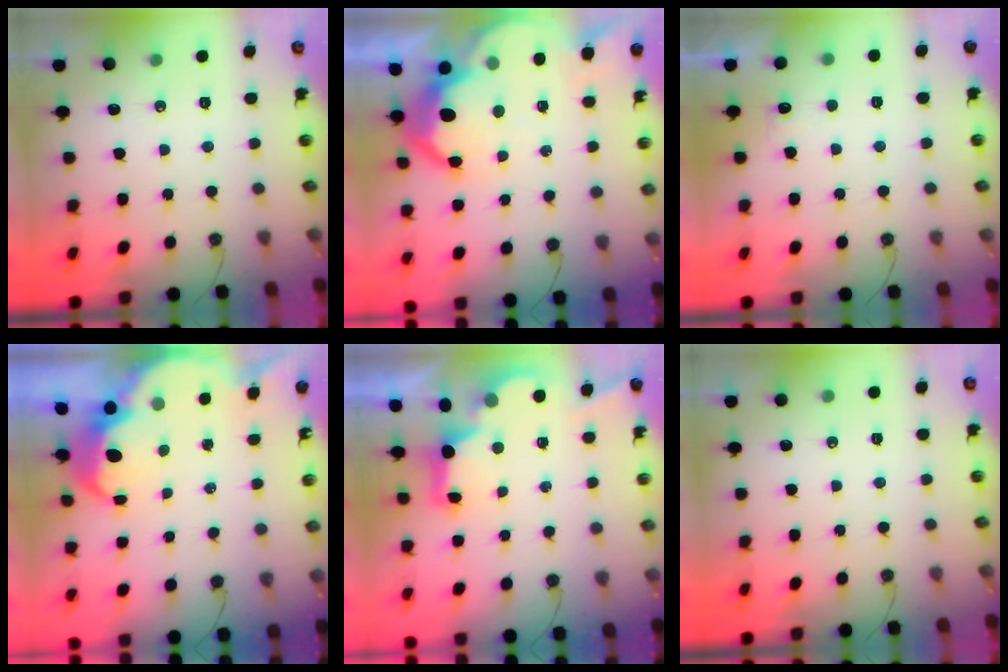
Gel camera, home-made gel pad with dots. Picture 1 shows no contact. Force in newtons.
{"total": 14.7, "press": 14.6, "slide": 0.9}
{"total": 2.6, "press": 2.4, "slide": 1.0}
{"total": 5.5, "press": 5.5, "slide": 0.5}
{"total": 2.9, "press": 2.8, "slide": 0.9}
{"total": 0.0}